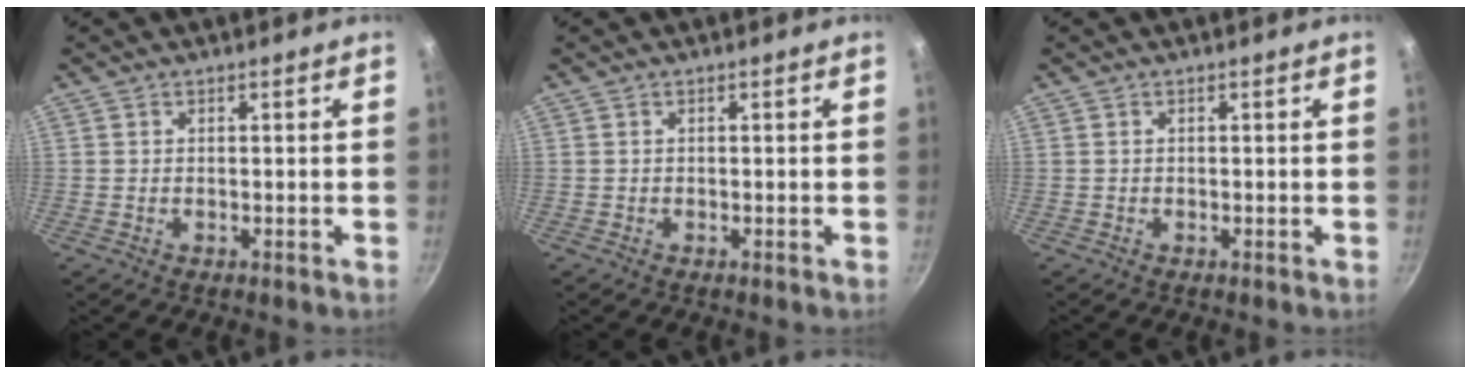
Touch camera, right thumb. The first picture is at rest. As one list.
[{"total": 0.0}, {"total": 0.0}]